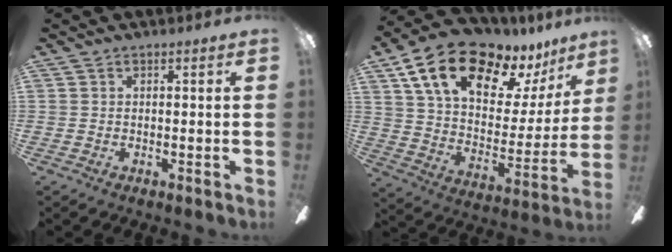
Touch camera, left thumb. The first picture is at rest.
{"total": 20.5, "force": [13.9, 9.5, 11.7], "torque": [-0.197, -0.085, 0.244]}